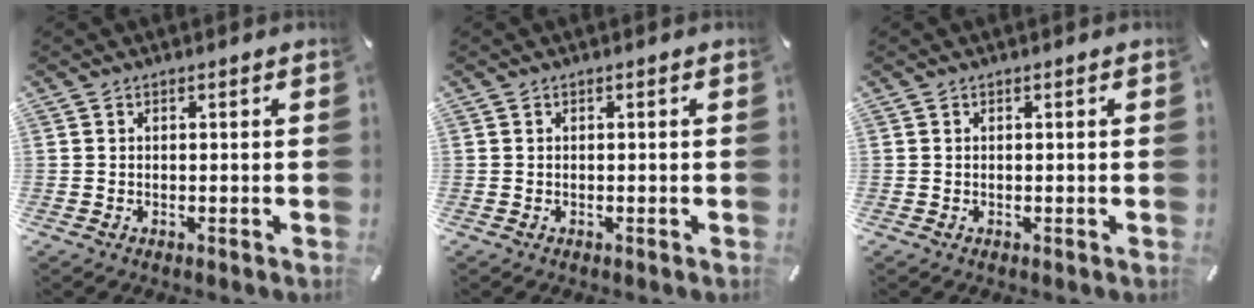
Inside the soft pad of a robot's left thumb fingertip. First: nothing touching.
{"total": 0.0}
{"total": 0.0}